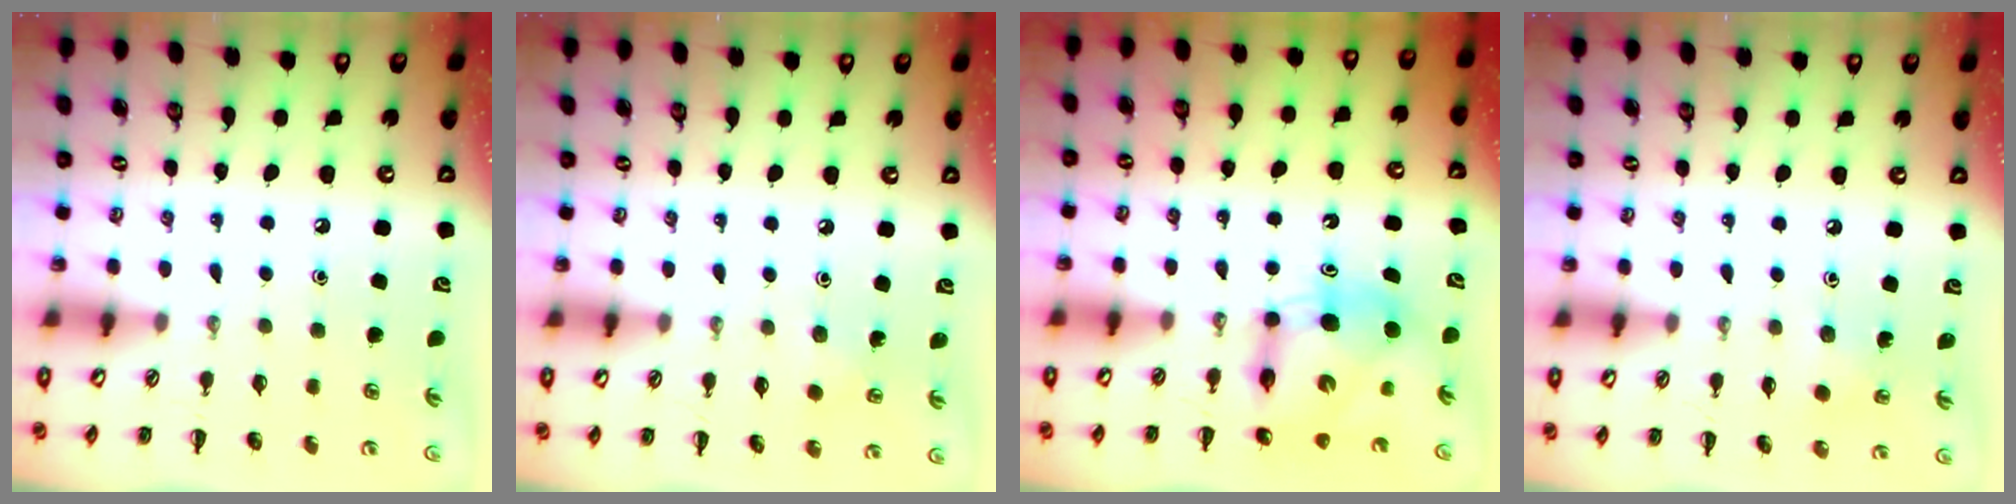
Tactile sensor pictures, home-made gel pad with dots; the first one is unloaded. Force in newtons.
{"total": 2.4, "press": 2.3, "slide": 0.8}
{"total": 8.3, "press": 7.9, "slide": 2.5}
{"total": 3.0, "press": 2.8, "slide": 0.9}